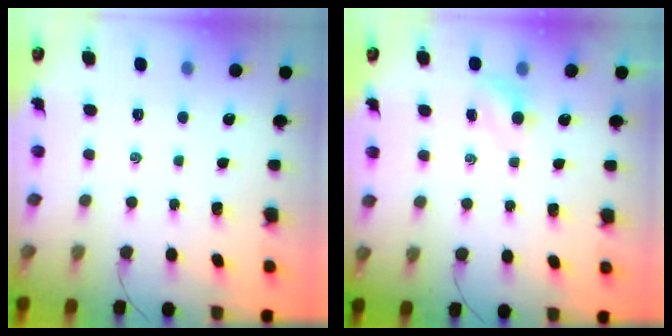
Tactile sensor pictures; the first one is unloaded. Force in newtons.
{"total": 4.3, "press": 4.1, "slide": 1.3}